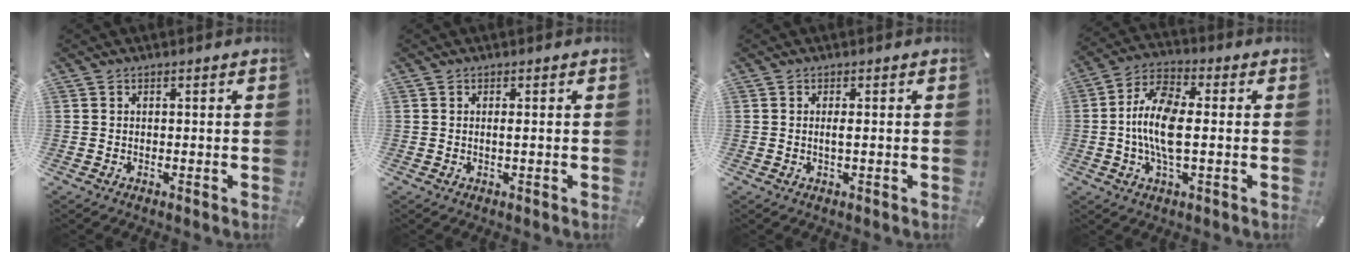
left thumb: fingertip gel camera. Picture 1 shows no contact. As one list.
[{"total": 1.0, "force": [0.0, 0.1, 1.0], "torque": [-0.020, -0.002, 0.000]}, {"total": 1.8, "force": [0.0, 0.3, 1.8], "torque": [-0.034, -0.004, 0.000]}, {"total": 12.1, "force": [-0.7, 5.2, 10.9], "torque": [-0.231, -0.005, -0.014]}]